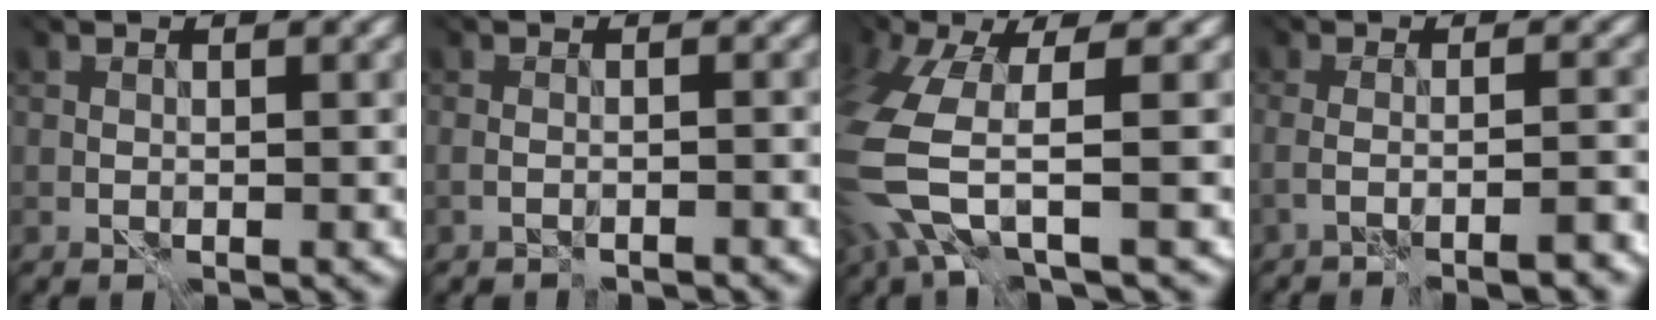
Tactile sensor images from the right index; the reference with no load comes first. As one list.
[{"total": 1.6, "force": [-1.5, -0.1, 0.5], "torque": [-0.011, 0.003, -0.026]}, {"total": 7.3, "force": [-2.7, 2.6, 6.2], "torque": [-0.176, -0.014, -0.056]}, {"total": 3.4, "force": [-2.1, 0.1, 2.6], "torque": [-0.035, -0.006, -0.038]}]